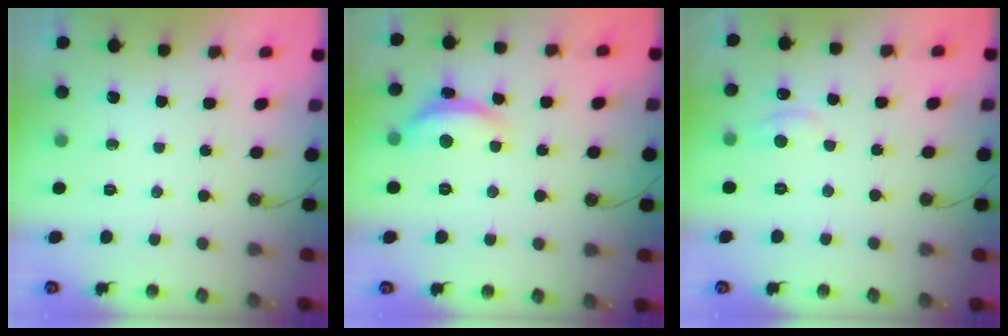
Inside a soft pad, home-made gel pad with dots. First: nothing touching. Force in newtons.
{"total": 5.1, "press": 5.1, "slide": 0.6}
{"total": 1.4, "press": 1.3, "slide": 0.7}